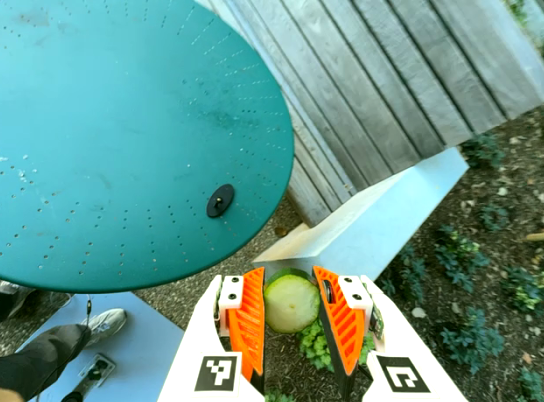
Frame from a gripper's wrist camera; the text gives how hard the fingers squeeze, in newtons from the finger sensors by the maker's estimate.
{"total": 14.4, "left": 14.7, "right": 14.2}